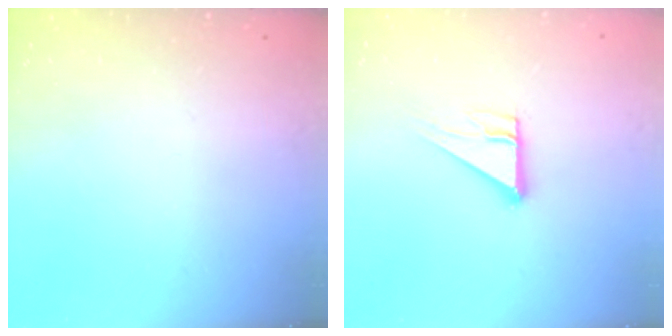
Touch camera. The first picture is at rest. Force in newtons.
{"total": 6.6, "press": 6.6, "slide": 0.6}